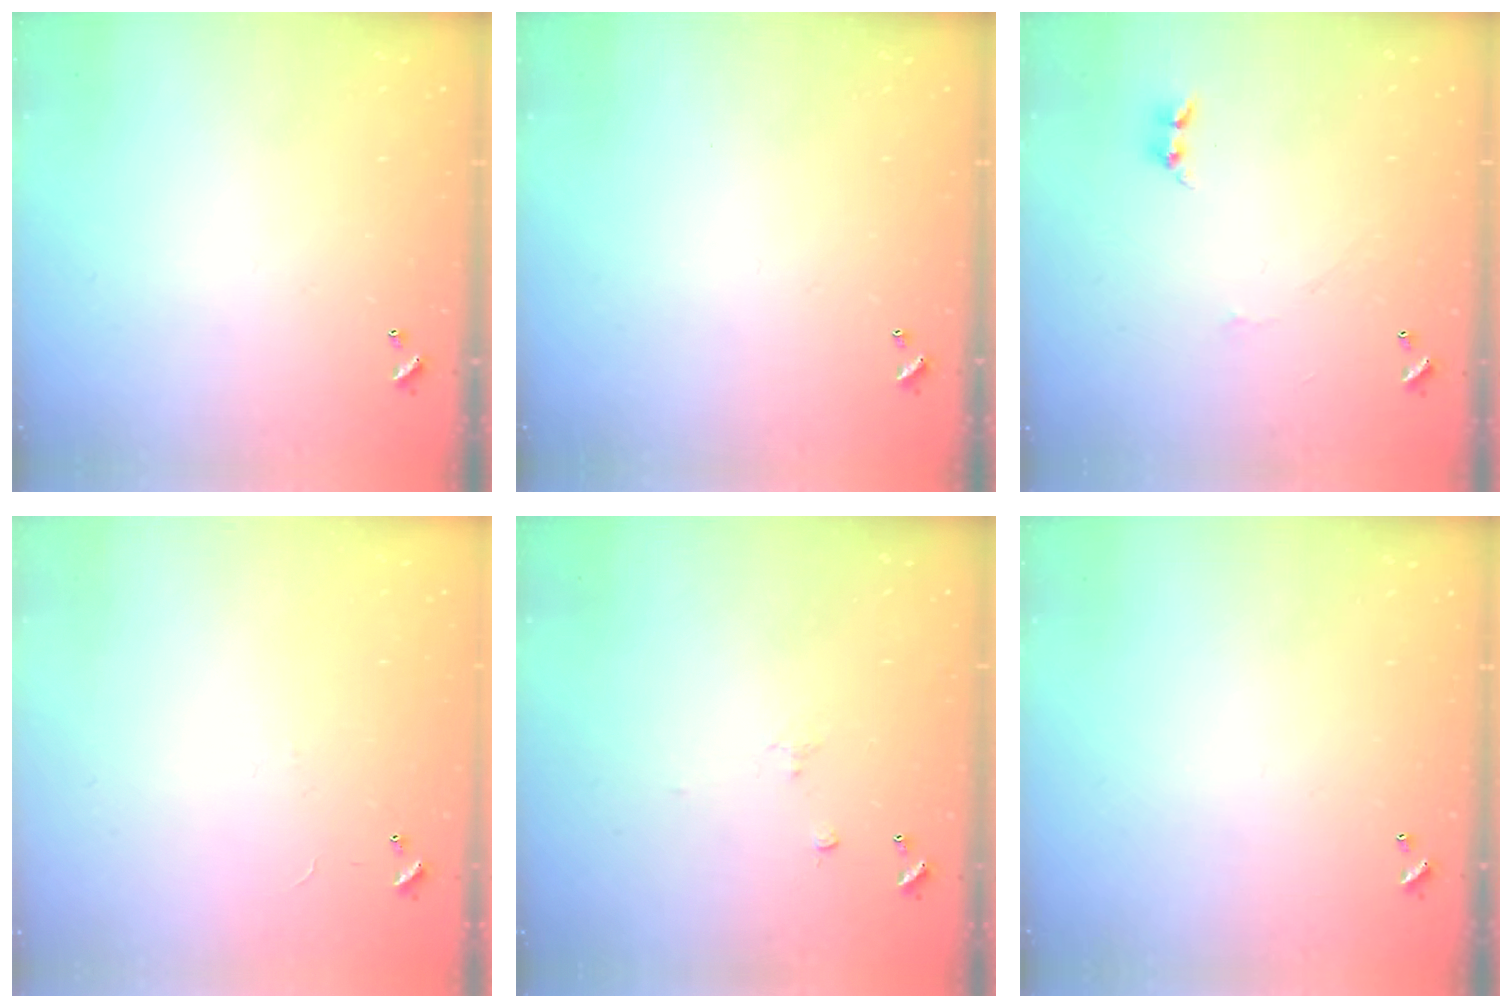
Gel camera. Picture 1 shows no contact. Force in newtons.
{"total": 0.0}
{"total": 0.9, "press": 0.8, "slide": 0.4}
{"total": 8.0, "press": 7.9, "slide": 0.5}
{"total": 1.1, "press": 0.9, "slide": 0.5}
{"total": 0.0}